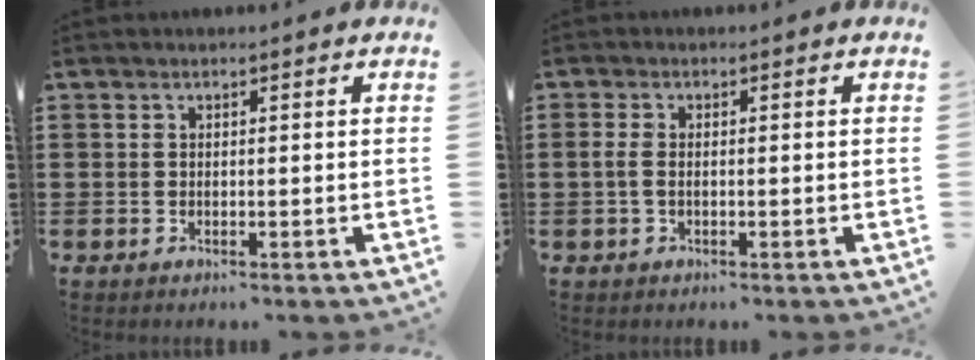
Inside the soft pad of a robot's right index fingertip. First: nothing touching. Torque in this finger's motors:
{"motor_torque": [0.96, 0.98, 0.02, 0.02]}